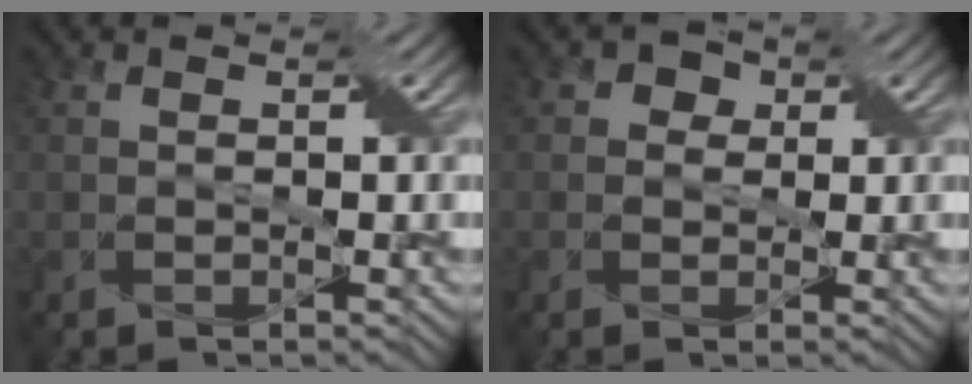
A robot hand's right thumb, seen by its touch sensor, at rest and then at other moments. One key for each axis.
{"total": 2.3, "fx": 0.6, "fy": 2.2, "fz": 0.6, "tx": -0.014, "ty": 0.004, "tz": 0.002}